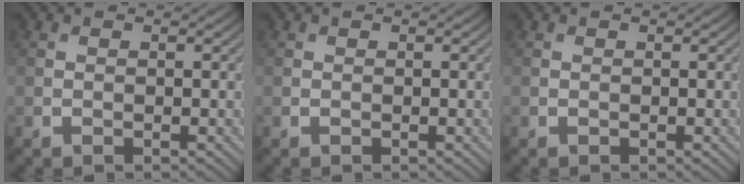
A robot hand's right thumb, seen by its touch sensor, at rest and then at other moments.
{"total": 0.0}
{"total": 0.0}